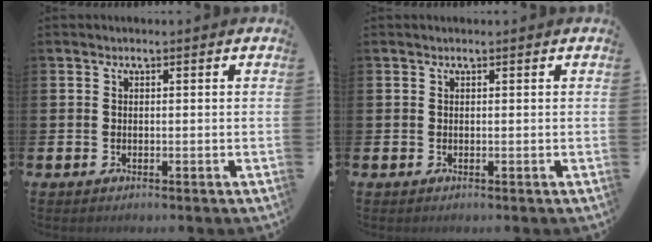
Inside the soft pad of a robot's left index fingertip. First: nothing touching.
{"total": 0.0}